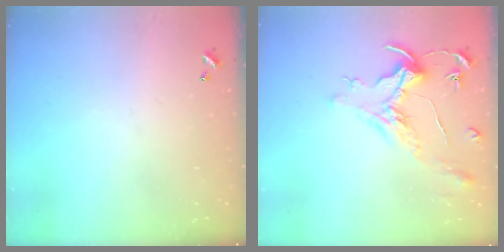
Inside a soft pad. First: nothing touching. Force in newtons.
{"total": 1.5, "press": 1.3, "slide": 0.7}